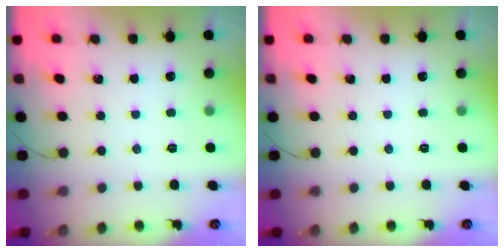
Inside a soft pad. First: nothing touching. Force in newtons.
{"total": 0.0}